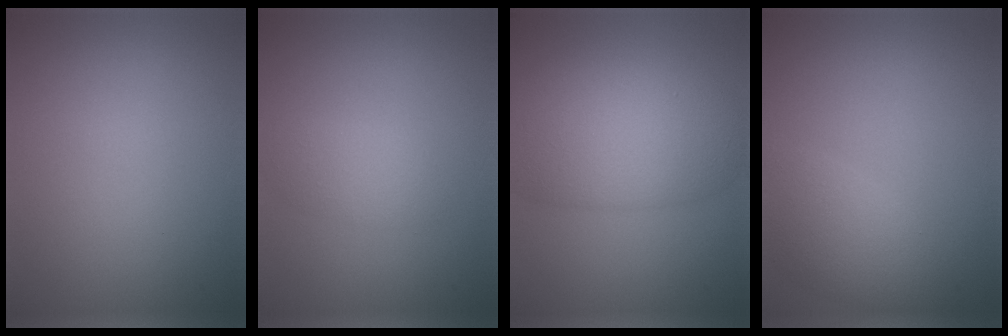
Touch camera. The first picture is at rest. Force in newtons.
{"total": 1.8, "press": 1.8, "slide": 0.1}
{"total": 7.6, "press": 7.6, "slide": 0.2}
{"total": 3.8, "press": 3.8, "slide": 0.4}